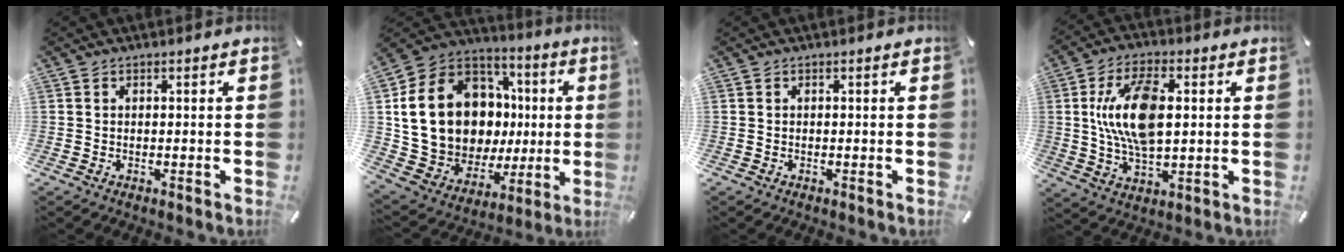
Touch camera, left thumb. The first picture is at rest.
{"total": 21.3, "force": [3.3, 16.8, 12.6], "torque": [-0.261, -0.025, 0.087]}
{"total": 0.0}
{"total": 14.5, "force": [2.3, 7.5, 12.1], "torque": [-0.250, -0.006, 0.034]}